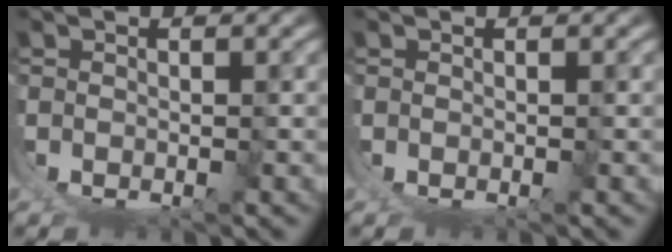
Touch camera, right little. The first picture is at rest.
{"total": 0.0}